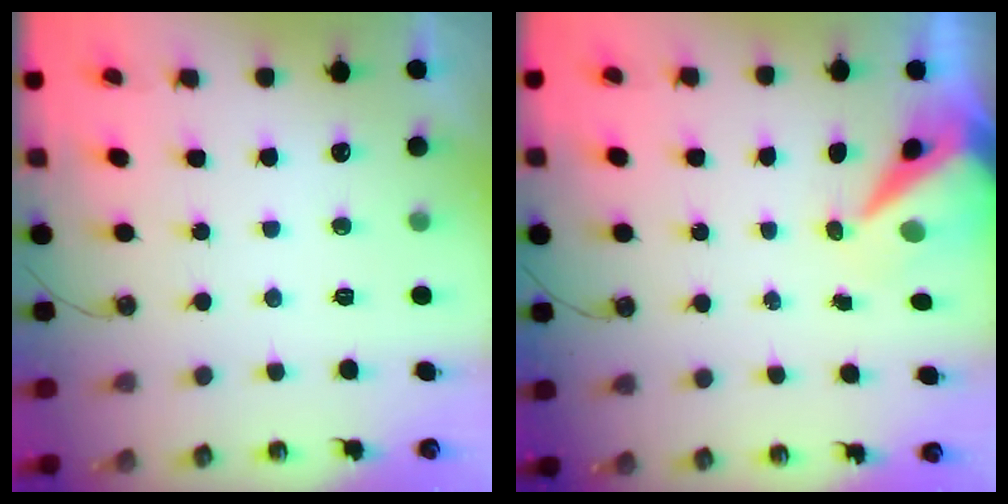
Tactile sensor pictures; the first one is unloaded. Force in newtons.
{"total": 8.6, "press": 8.5, "slide": 1.0}